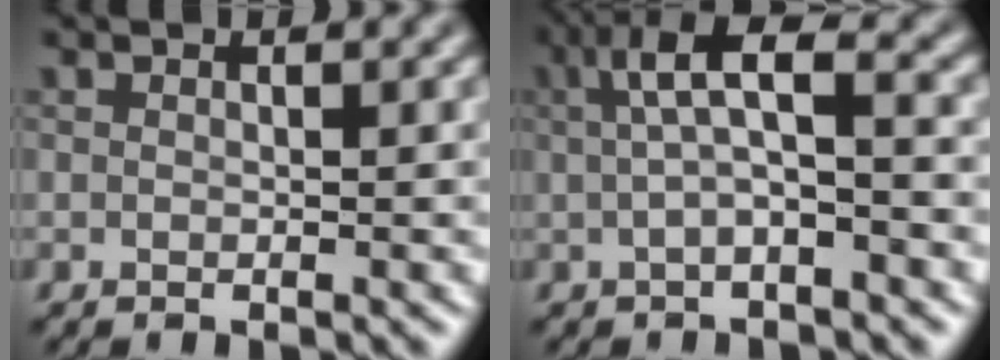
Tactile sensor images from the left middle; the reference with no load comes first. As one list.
[{"total": 5.0, "force": [0.4, 1.4, 4.8], "torque": [-0.090, 0.018, 0.000]}]